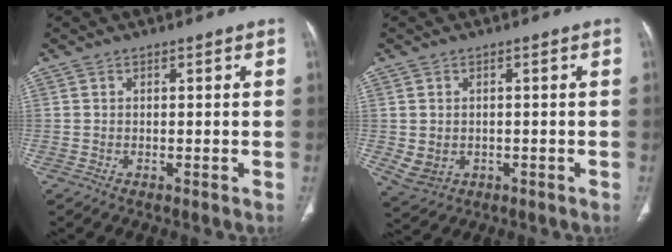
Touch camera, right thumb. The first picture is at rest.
{"total": 4.0, "force": [-0.5, 3.4, 2.0], "torque": [-0.038, 0.001, 0.008]}